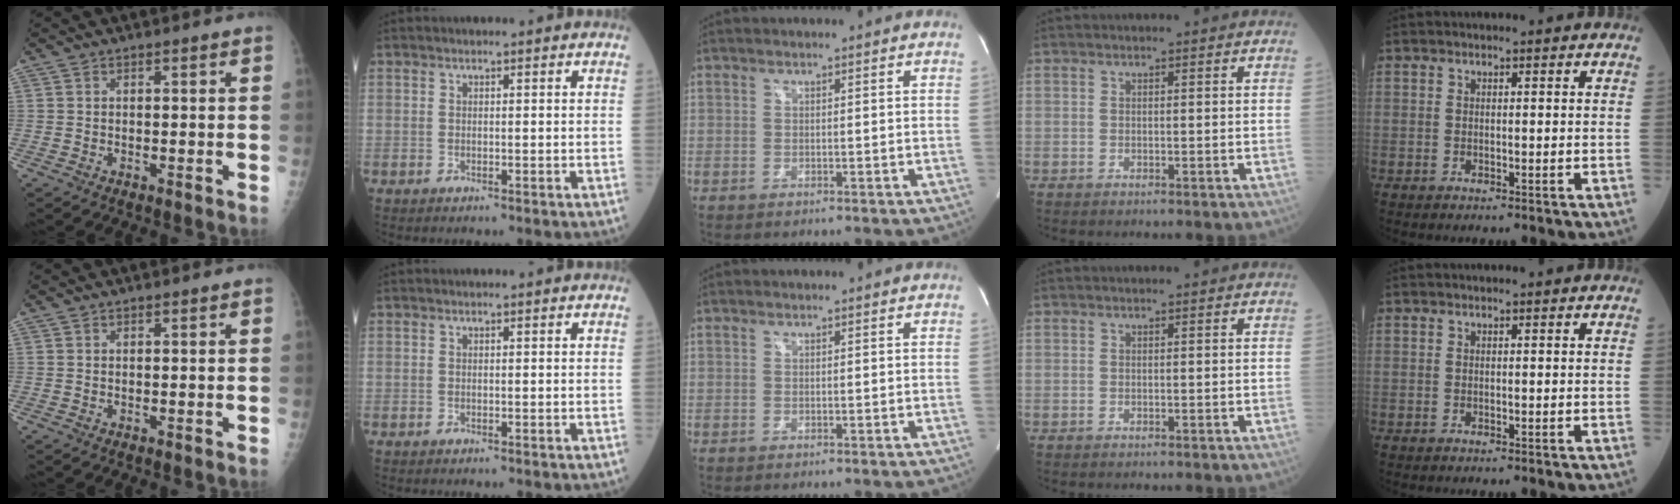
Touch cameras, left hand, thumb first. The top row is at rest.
{}